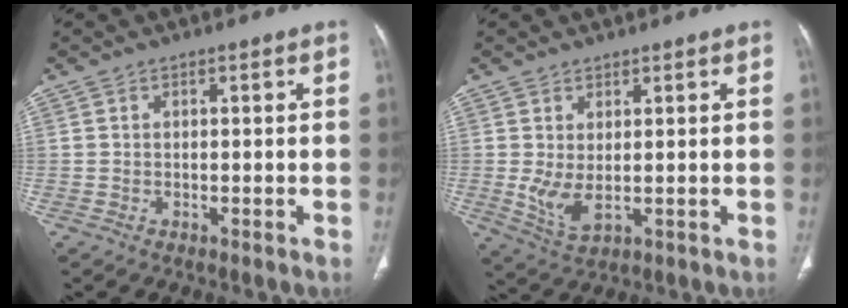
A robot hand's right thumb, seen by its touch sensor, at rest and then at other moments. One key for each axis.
{"total": 5.0, "fx": 0.3, "fy": 2.1, "fz": 4.5, "tx": -0.094, "ty": -0.013, "tz": 0.017}